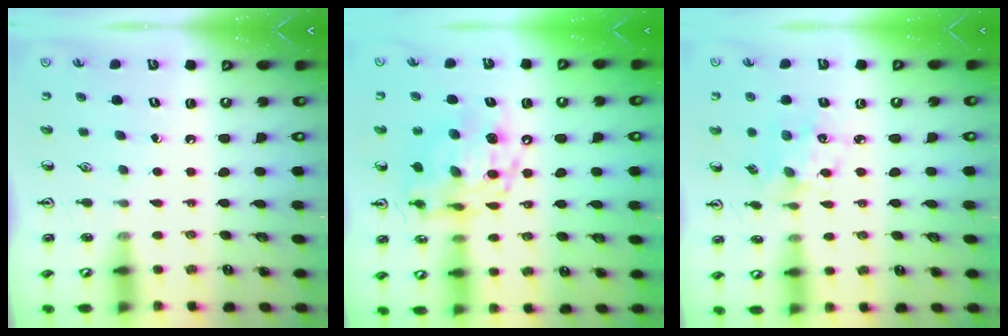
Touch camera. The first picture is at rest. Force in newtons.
{"total": 13.5, "press": 13.5, "slide": 1.1}
{"total": 6.1, "press": 6.0, "slide": 1.2}